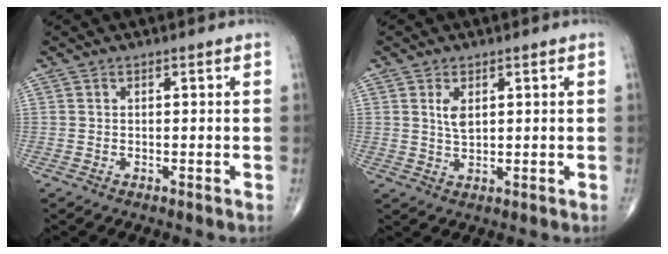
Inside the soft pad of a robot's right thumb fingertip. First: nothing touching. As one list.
[{"total": 3.1, "force": [1.1, 1.6, 2.5], "torque": [-0.041, -0.008, 0.022]}]